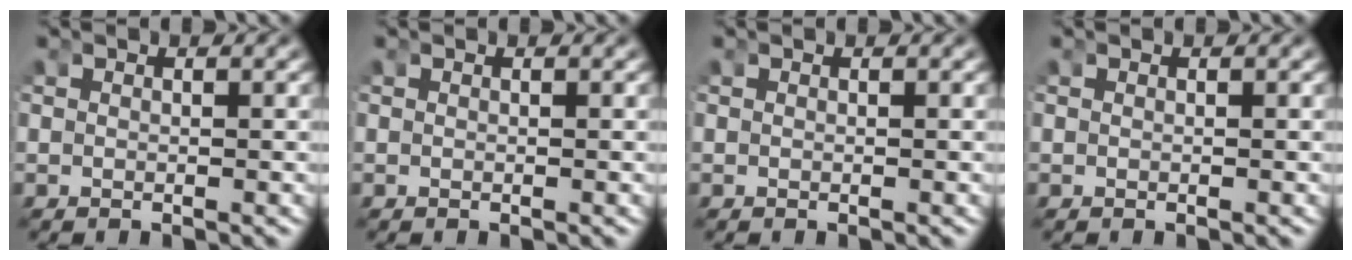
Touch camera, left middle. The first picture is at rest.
{"total": 0.0}
{"total": 0.0}
{"total": 0.0}